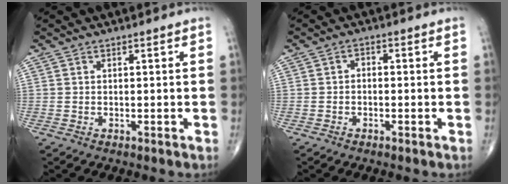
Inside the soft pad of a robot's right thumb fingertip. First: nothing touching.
{"total": 1.5, "force": [-0.3, 1.1, 1.0], "torque": [-0.009, 0.009, -0.010]}